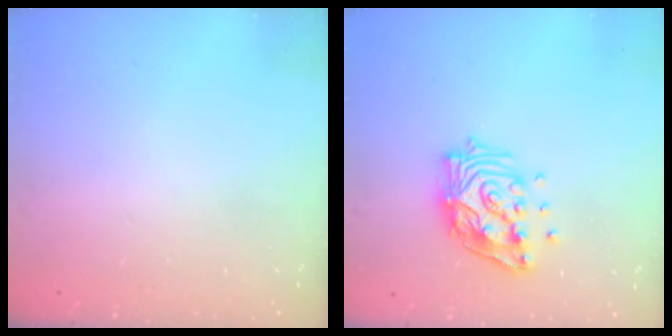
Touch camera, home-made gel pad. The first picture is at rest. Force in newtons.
{"total": 14.5, "press": 14.4, "slide": 1.6}